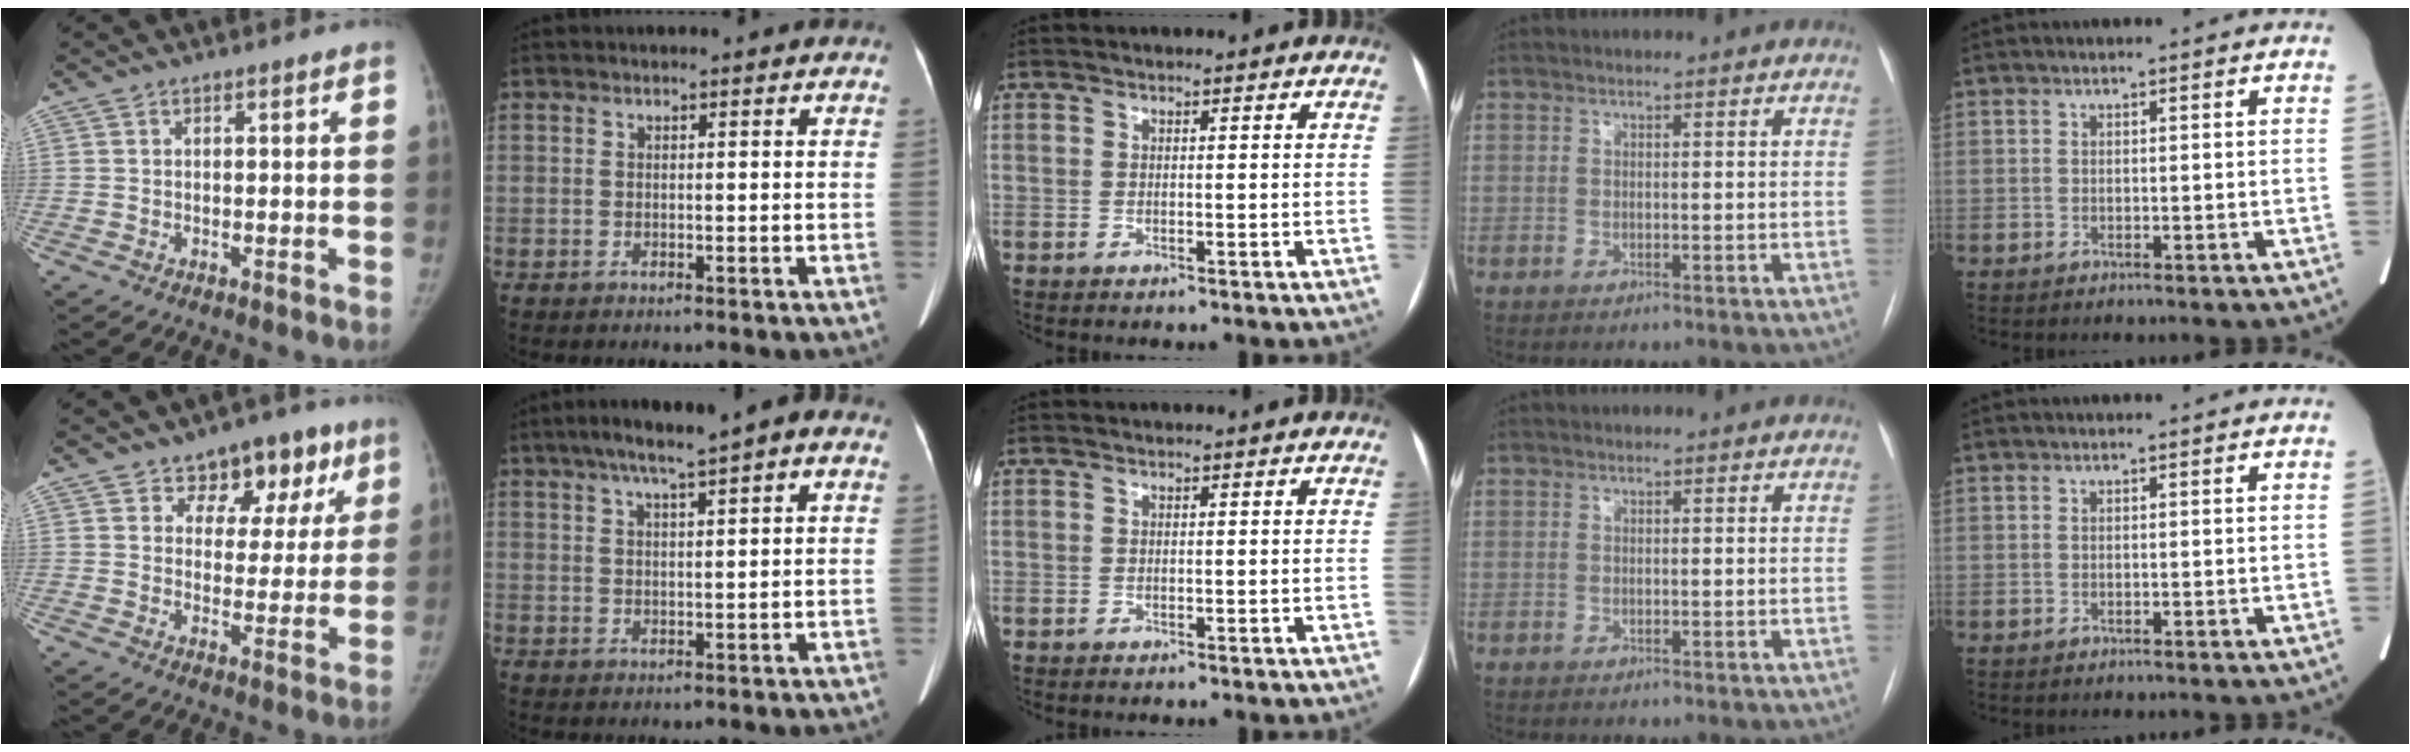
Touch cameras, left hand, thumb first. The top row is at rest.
{"thumb": {"total": 10.4, "force": [6.1, 7.0, 4.6], "torque": [-0.003, -0.019, 0.083]}, "index": {"total": 8.0, "force": [4.4, 0.8, 6.7], "torque": [-0.105, 0.034, 0.067]}}